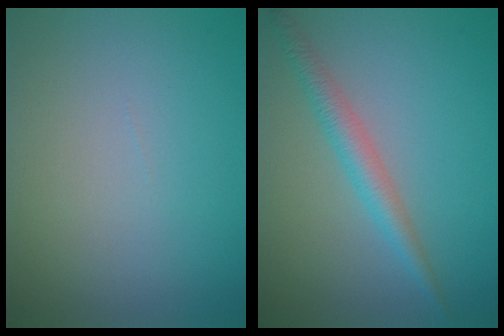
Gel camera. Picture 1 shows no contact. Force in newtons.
{"total": 2.6, "press": 2.6, "slide": 0.0}